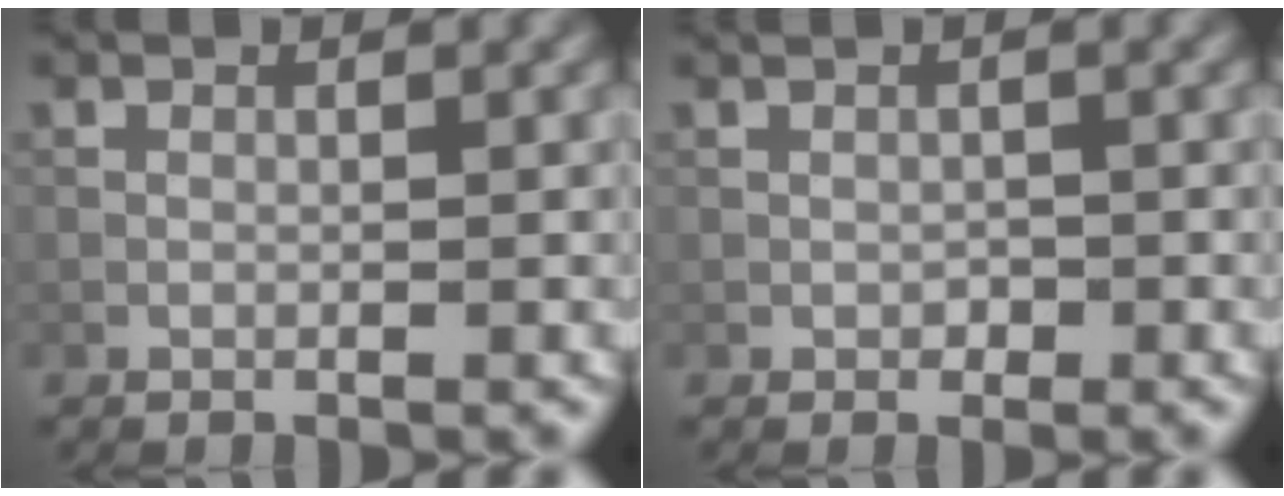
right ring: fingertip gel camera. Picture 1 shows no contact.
{"total": 0.7, "force": [-0.3, 0.6, 0.3], "torque": [-0.005, -0.002, -0.007]}